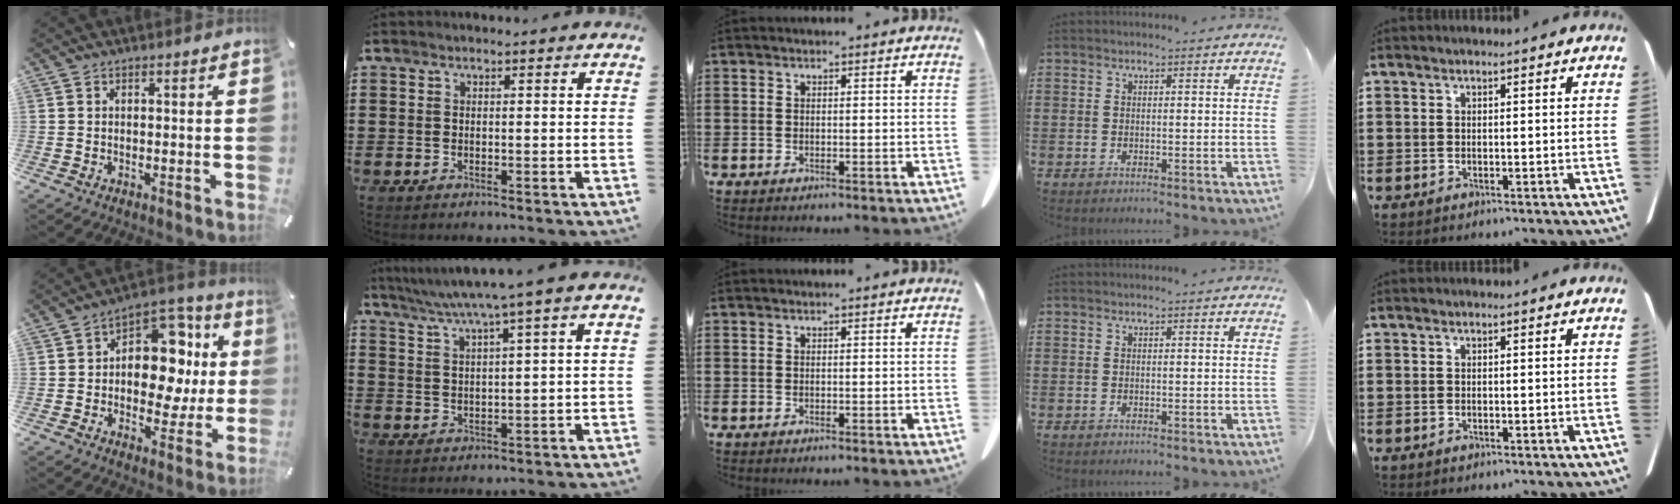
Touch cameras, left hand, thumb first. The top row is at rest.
{"thumb": {"total": 14.0, "force": [1.0, 10.0, 9.7], "torque": [-0.120, -0.015, 0.019]}, "index": {"total": 4.6, "force": [2.8, -0.5, 3.6], "torque": [-0.078, -0.014, 0.042]}}